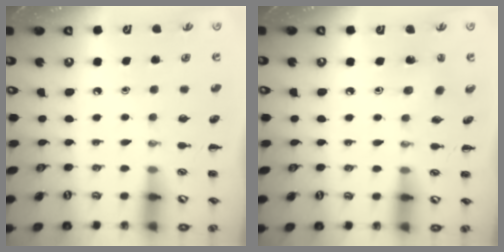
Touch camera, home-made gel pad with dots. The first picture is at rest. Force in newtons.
{"total": 2.4, "press": 2.2, "slide": 0.7}